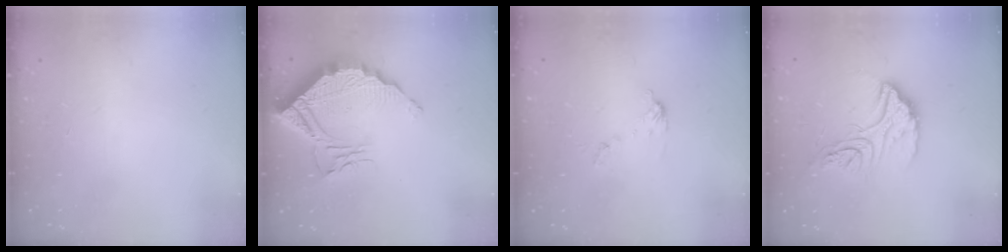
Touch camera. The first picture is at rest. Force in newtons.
{"total": 13.4, "press": 13.3, "slide": 1.2}
{"total": 5.7, "press": 5.7, "slide": 0.5}
{"total": 14.8, "press": 14.7, "slide": 1.4}